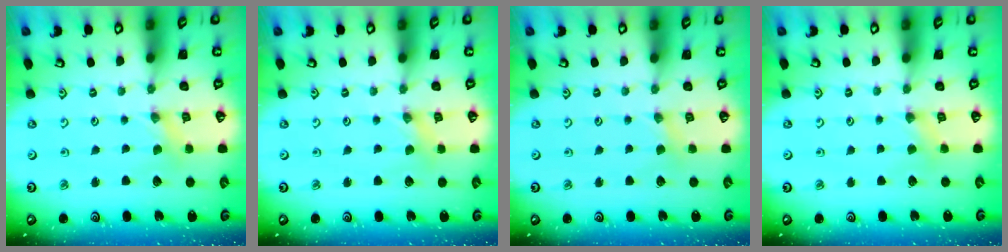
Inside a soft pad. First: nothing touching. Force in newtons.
{"total": 1.0, "press": 1.0, "slide": 0.2}
{"total": 1.5, "press": 1.5, "slide": 0.3}
{"total": 2.8, "press": 2.7, "slide": 0.6}